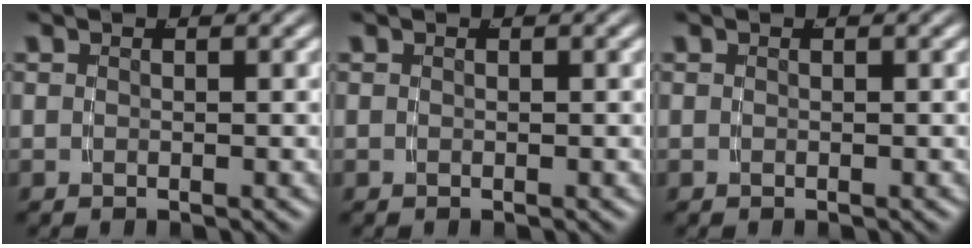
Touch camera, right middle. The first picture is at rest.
{"total": 0.0}
{"total": 0.0}